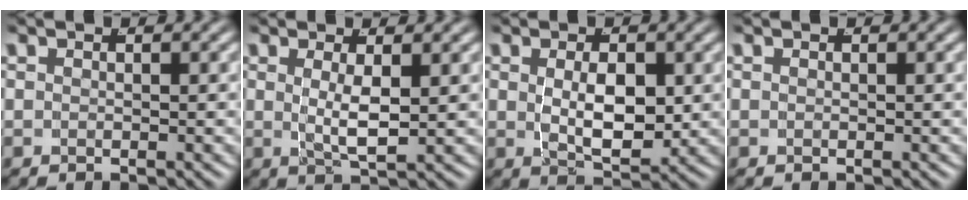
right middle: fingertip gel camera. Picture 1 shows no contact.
{"total": 2.9, "force": [0.3, 0.2, 2.9], "torque": [-0.057, -0.017, 0.015]}
{"total": 4.5, "force": [0.1, 1.9, 4.1], "torque": [-0.067, -0.025, 0.014]}
{"total": 0.0}